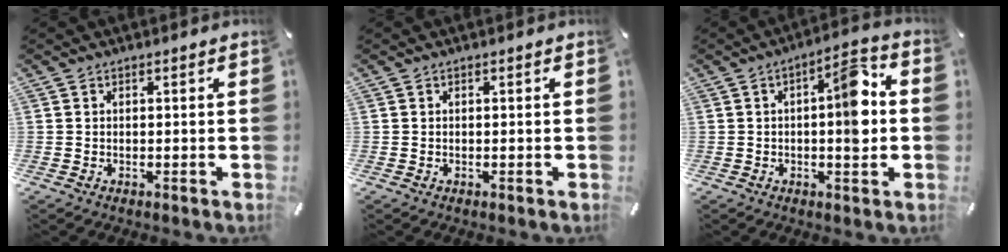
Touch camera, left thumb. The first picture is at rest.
{"total": 0.0}
{"total": 10.9, "force": [0.1, 3.9, 10.2], "torque": [-0.129, 0.002, -0.004]}